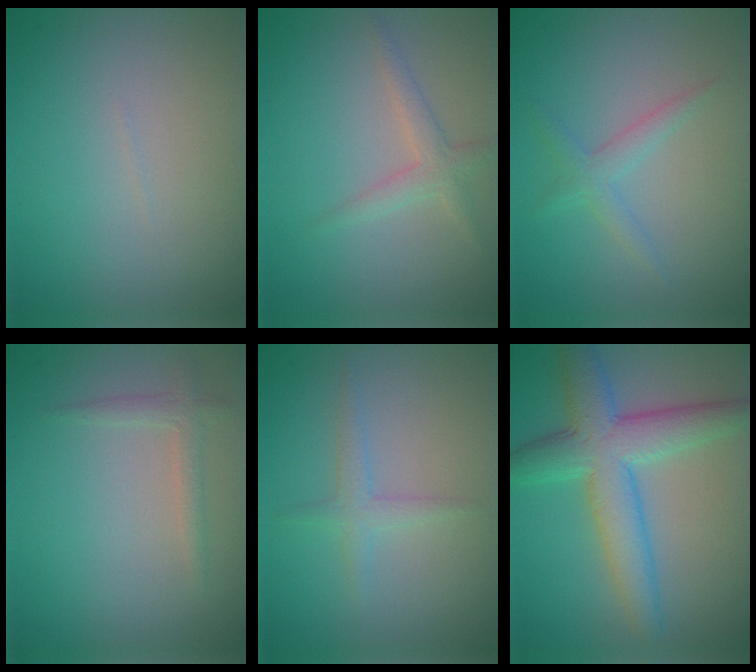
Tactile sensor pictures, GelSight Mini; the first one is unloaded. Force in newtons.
{"total": 1.8, "press": 1.8, "slide": 0.0}
{"total": 1.7, "press": 1.7, "slide": 0.1}
{"total": 1.3, "press": 1.3, "slide": 0.0}
{"total": 1.5, "press": 1.5, "slide": 0.1}
{"total": 6.5, "press": 6.5, "slide": 0.1}